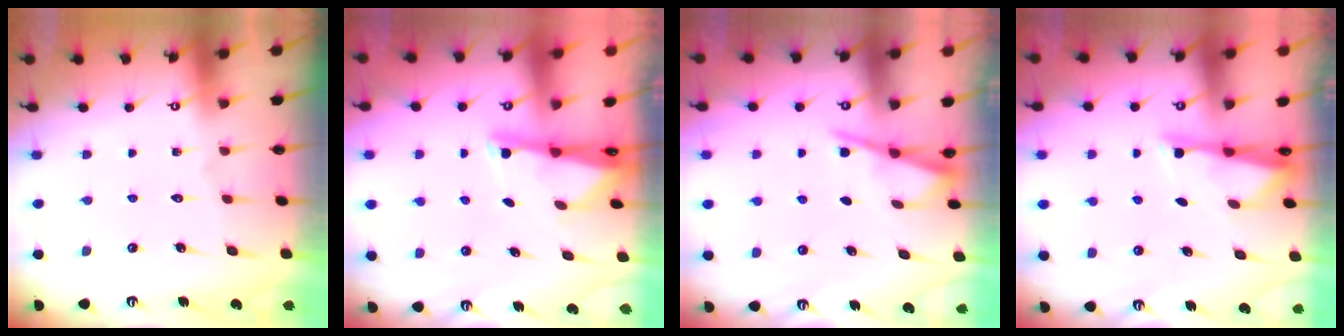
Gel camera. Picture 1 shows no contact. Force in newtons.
{"total": 1.9, "press": 1.9, "slide": 0.4}
{"total": 2.6, "press": 2.6, "slide": 0.2}
{"total": 3.1, "press": 3.0, "slide": 0.6}